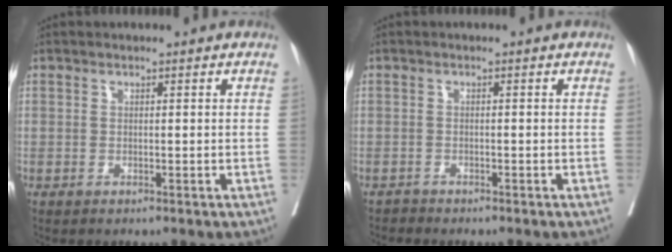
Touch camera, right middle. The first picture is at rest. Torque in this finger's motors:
{"motor_torque": [0.19, -0.15, 0.00, 0.00]}